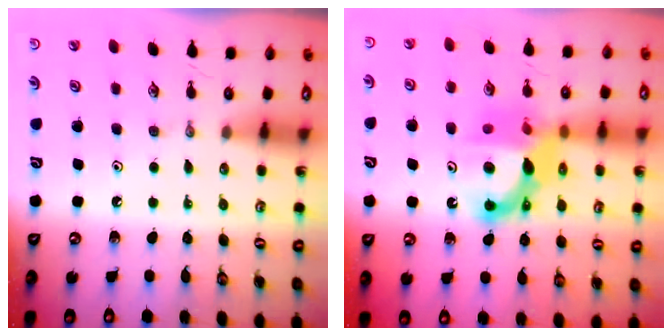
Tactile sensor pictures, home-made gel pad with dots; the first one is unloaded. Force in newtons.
{"total": 12.4, "press": 12.1, "slide": 2.9}